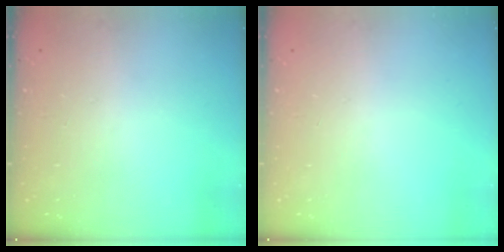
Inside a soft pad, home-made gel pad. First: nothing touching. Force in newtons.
{"total": 0.0}